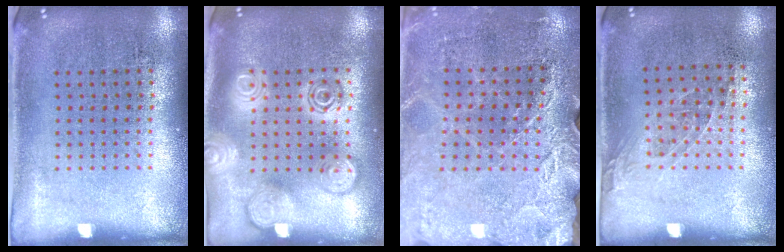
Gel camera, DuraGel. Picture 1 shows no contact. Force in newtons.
{"total": 2.7, "press": 2.7, "slide": 0.3}
{"total": 2.7, "press": 2.7, "slide": 0.4}
{"total": 1.0, "press": 0.8, "slide": 0.6}